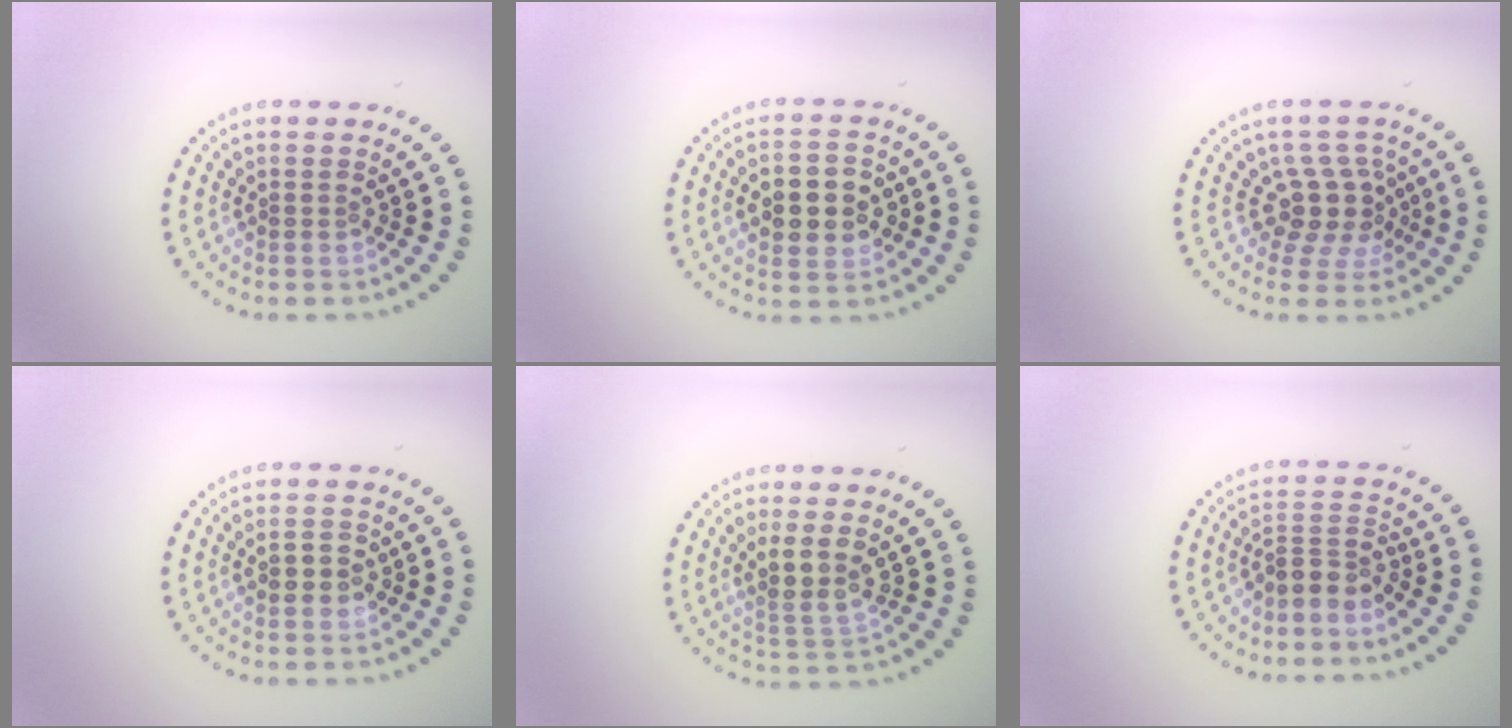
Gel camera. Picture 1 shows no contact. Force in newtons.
{"total": 5.2, "press": 5.2, "slide": 0.4}
{"total": 3.6, "press": 2.7, "slide": 2.4}
{"total": 1.6, "press": 1.6, "slide": 0.2}
{"total": 2.9, "press": 2.4, "slide": 1.6}
{"total": 2.6, "press": 1.9, "slide": 1.7}